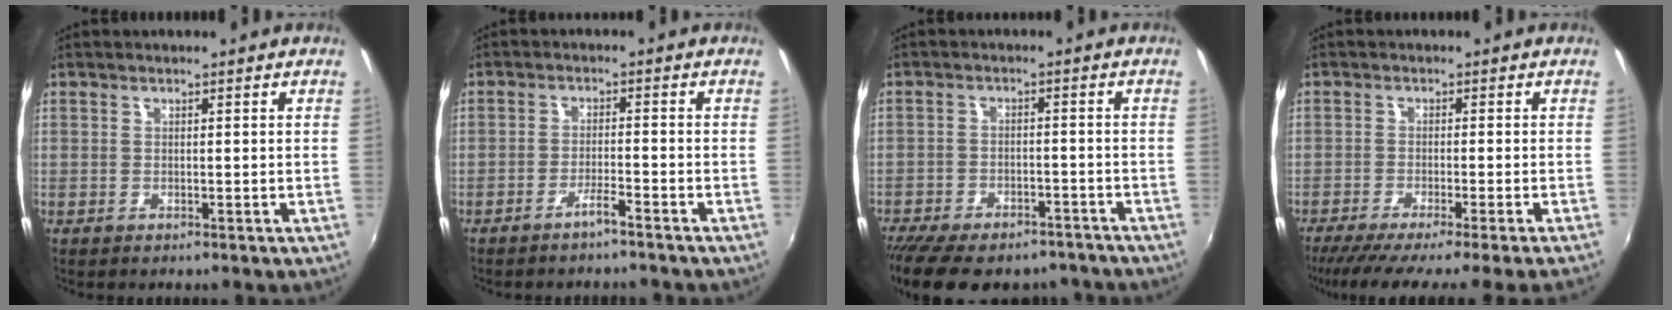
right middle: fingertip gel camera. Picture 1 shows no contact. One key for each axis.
{"total": 2.7, "fx": -2.4, "fy": 0.0, "fz": 1.3, "tx": -0.039, "ty": 0.002, "tz": -0.041}
{"total": 17.7, "fx": -14.2, "fy": 7.1, "fz": 7.7, "tx": -0.172, "ty": -0.018, "tz": -0.197}
{"total": 8.3, "fx": -7.0, "fy": -2.0, "fz": 3.9, "tx": -0.087, "ty": -0.038, "tz": -0.116}